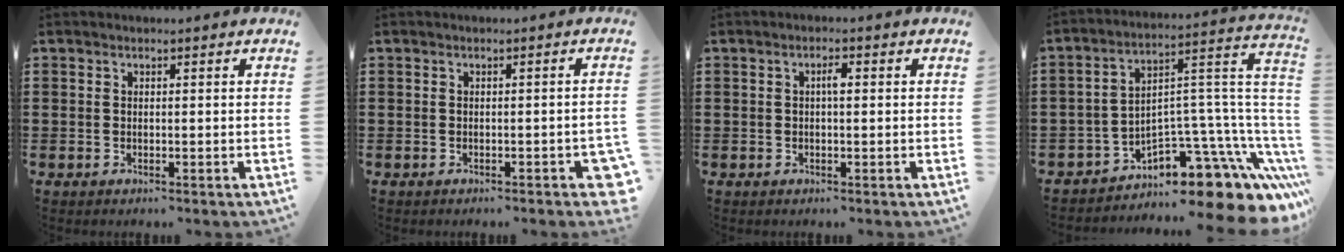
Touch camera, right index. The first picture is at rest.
{"total": 1.5, "force": [-0.9, 0.5, 1.1], "torque": [-0.019, -0.002, -0.017]}
{"total": 1.7, "force": [0.1, 0.5, 1.6], "torque": [-0.031, 0.004, 0.000]}
{"total": 8.9, "force": [-6.0, 4.2, 5.0], "torque": [-0.078, -0.011, -0.108]}